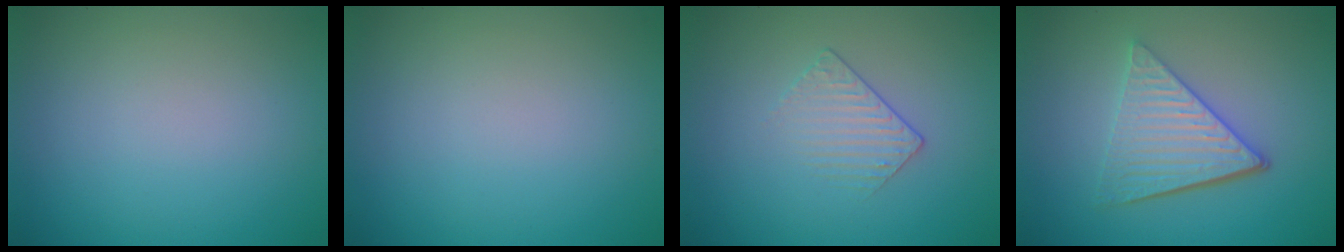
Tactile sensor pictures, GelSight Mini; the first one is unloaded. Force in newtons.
{"total": 0.0}
{"total": 1.4, "press": 0.9, "slide": 1.1}
{"total": 4.9, "press": 3.7, "slide": 3.3}